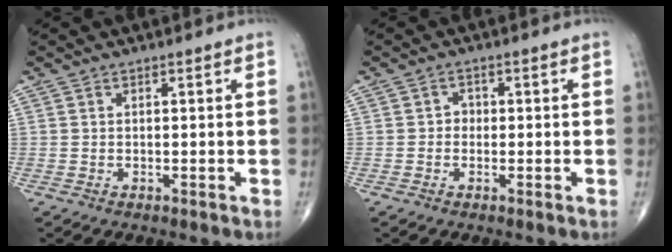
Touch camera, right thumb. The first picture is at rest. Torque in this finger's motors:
{"motor_torque": [-0.11, 0.04, 0.24, 0.16, -0.01]}